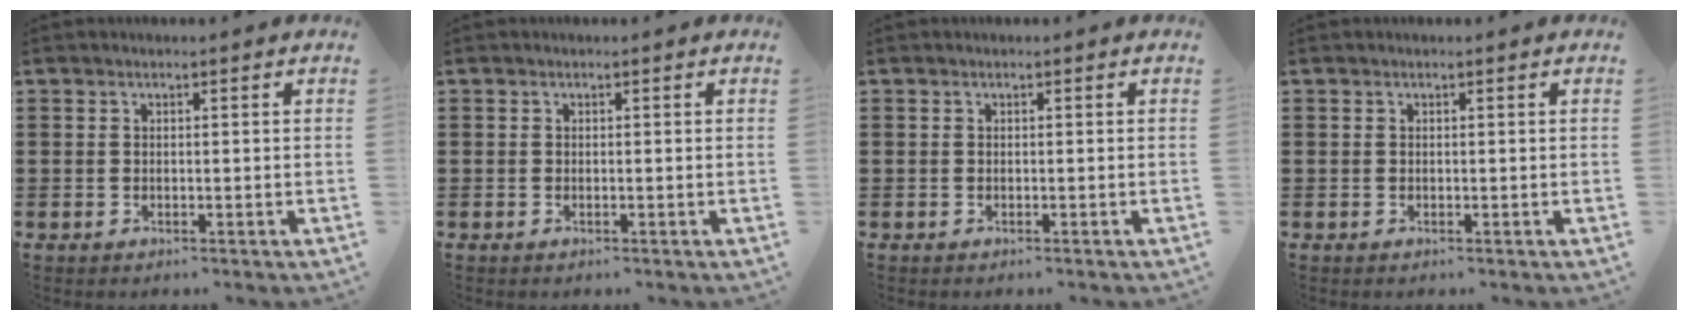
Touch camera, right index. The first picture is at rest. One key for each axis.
{"total": 0.0}
{"total": 0.0}
{"total": 0.0}